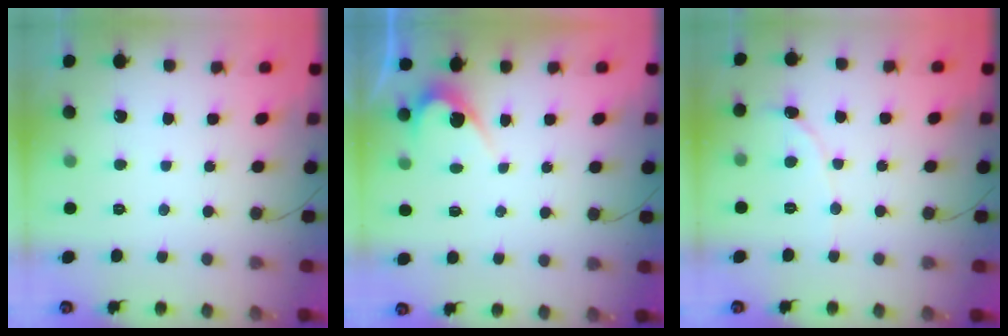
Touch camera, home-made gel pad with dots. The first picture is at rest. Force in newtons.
{"total": 3.2, "press": 3.2, "slide": 0.3}
{"total": 1.1, "press": 1.1, "slide": 0.1}